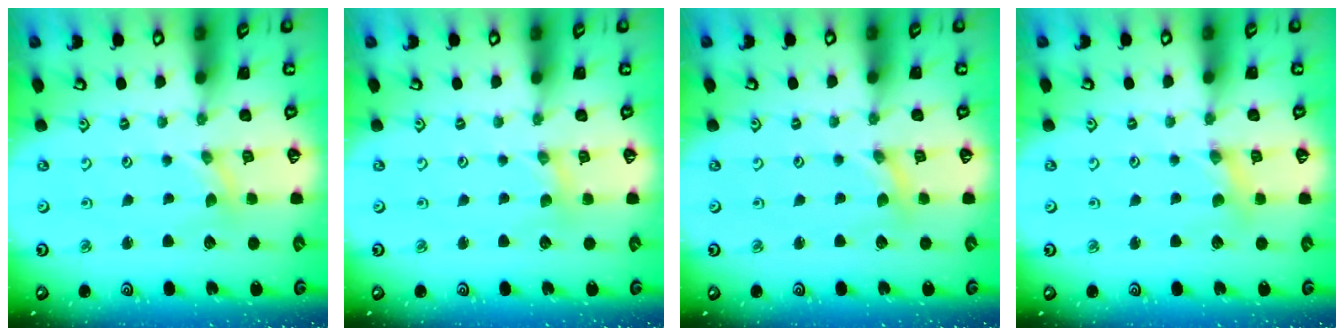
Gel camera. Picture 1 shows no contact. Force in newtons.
{"total": 0.6, "press": 0.6, "slide": 0.2}
{"total": 0.0}
{"total": 1.6, "press": 1.6, "slide": 0.2}